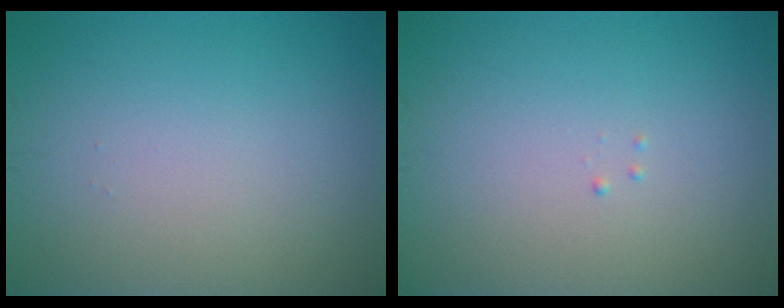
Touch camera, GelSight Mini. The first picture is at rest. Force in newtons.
{"total": 0.0}